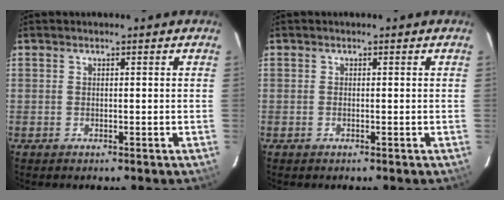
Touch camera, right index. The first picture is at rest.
{"total": 0.0}